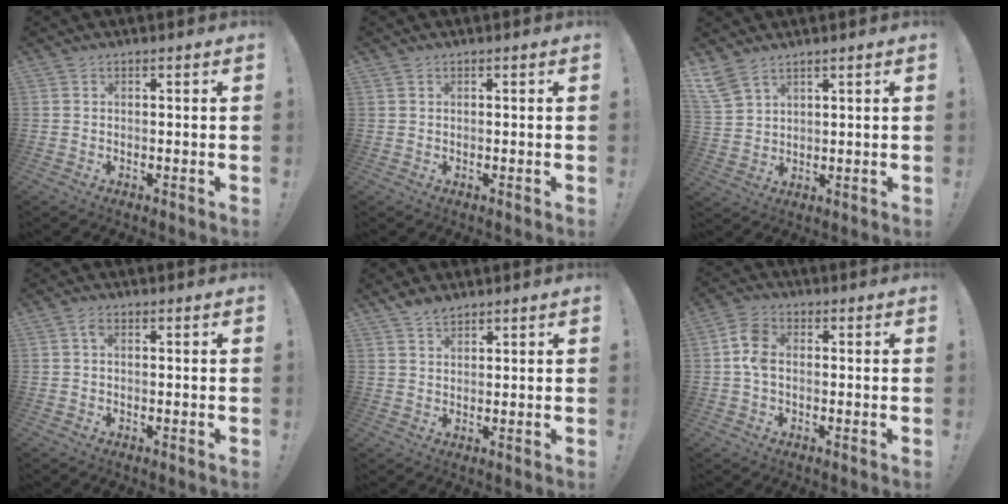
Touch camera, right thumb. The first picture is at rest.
{"total": 0.0}
{"total": 6.4, "force": [5.0, 2.7, 2.9], "torque": [-0.062, -0.021, 0.100]}
{"total": 1.9, "force": [0.5, 1.1, 1.5], "torque": [-0.028, 0.003, 0.006]}
{"total": 3.5, "force": [2.8, 1.6, 1.3], "torque": [-0.022, -0.016, 0.052]}
{"total": 7.1, "force": [0.1, 4.7, 5.3], "torque": [-0.101, 0.014, 0.004]}